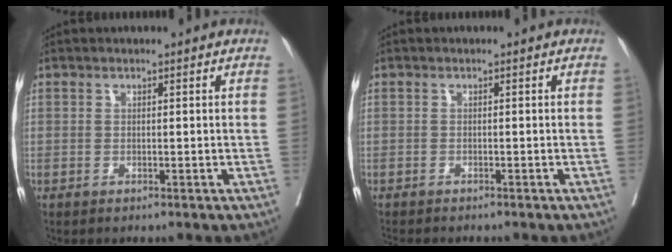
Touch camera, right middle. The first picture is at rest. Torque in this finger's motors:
{"motor_torque": [0.55, -0.59, 0.03, 0.03]}